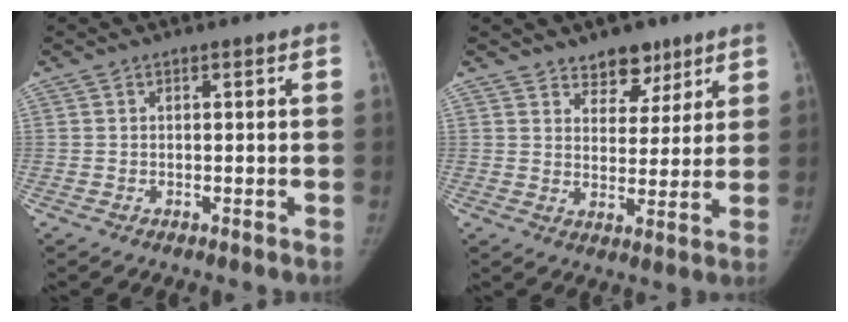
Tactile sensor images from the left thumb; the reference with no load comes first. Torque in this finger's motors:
{"motor_torque": [0.09, 0.18, 0.16, 0.00, 0.02]}